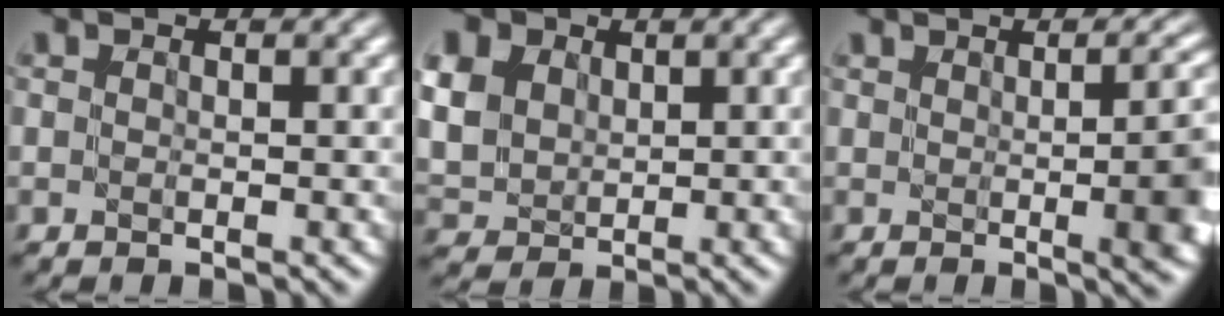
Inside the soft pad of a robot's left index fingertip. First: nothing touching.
{"total": 10.3, "force": [4.1, 7.7, 5.5], "torque": [-0.137, 0.033, 0.067]}
{"total": 10.2, "force": [0.5, 4.5, 9.1], "torque": [-0.048, 0.018, 0.006]}